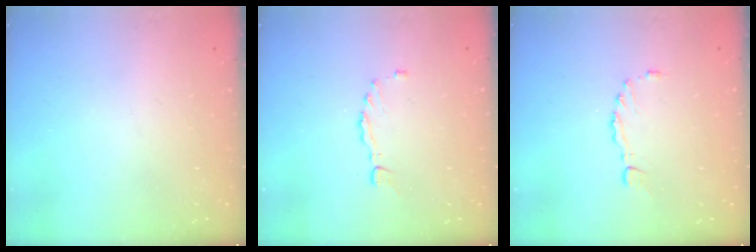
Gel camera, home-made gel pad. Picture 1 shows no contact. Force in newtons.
{"total": 1.3, "press": 1.3, "slide": 0.3}
{"total": 2.9, "press": 2.9, "slide": 0.5}